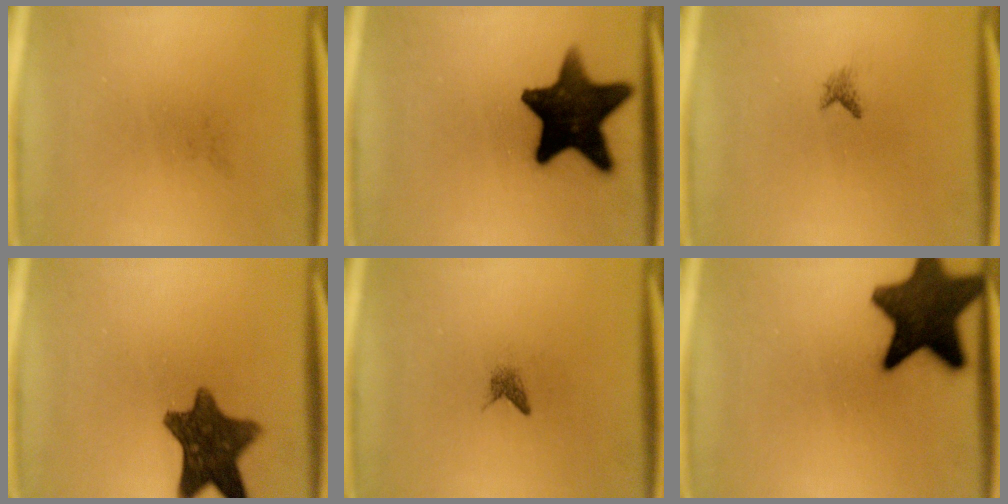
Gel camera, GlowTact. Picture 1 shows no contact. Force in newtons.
{"total": 15.9}
{"total": 0.8}
{"total": 11.0}
{"total": 1.0}
{"total": 16.3}